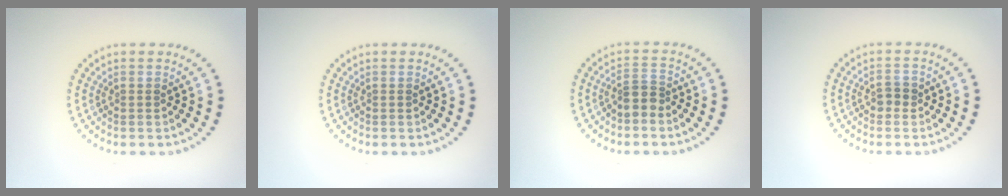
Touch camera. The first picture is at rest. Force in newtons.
{"total": 0.0}
{"total": 2.1, "press": 1.6, "slide": 1.4}
{"total": 1.1, "press": 1.1, "slide": 0.3}